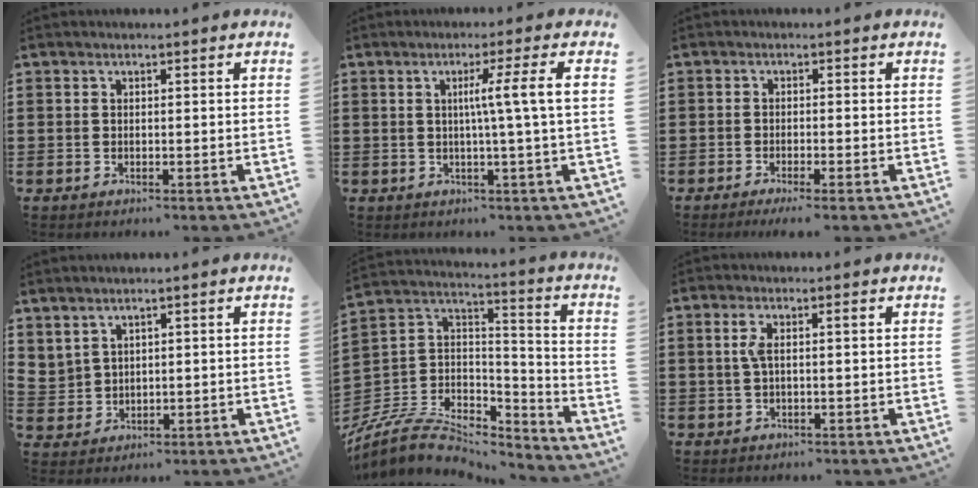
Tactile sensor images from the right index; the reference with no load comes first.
{"total": 6.4, "force": [0.6, -0.9, 6.3], "torque": [-0.118, -0.005, 0.002]}
{"total": 1.4, "force": [-1.1, -0.2, 0.9], "torque": [-0.015, -0.002, -0.020]}
{"total": 2.1, "force": [1.7, 1.1, 0.3], "torque": [-0.014, 0.002, 0.033]}
{"total": 9.1, "force": [-7.2, 4.4, 3.5], "torque": [-0.081, 0.015, -0.141]}
{"total": 2.8, "force": [0.5, 0.6, 2.7], "torque": [-0.060, -0.001, 0.004]}